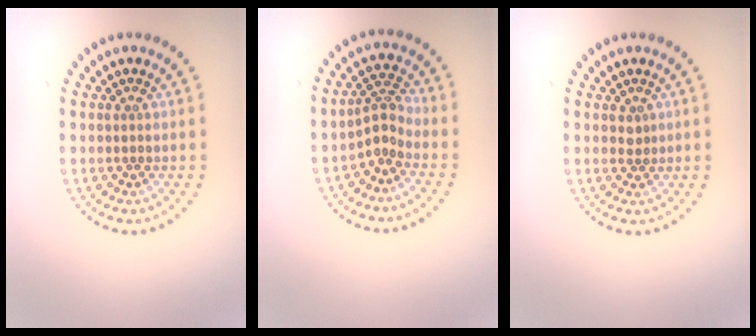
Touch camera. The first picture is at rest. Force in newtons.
{"total": 2.3, "press": 1.5, "slide": 1.7}
{"total": 0.9, "press": 0.6, "slide": 0.6}